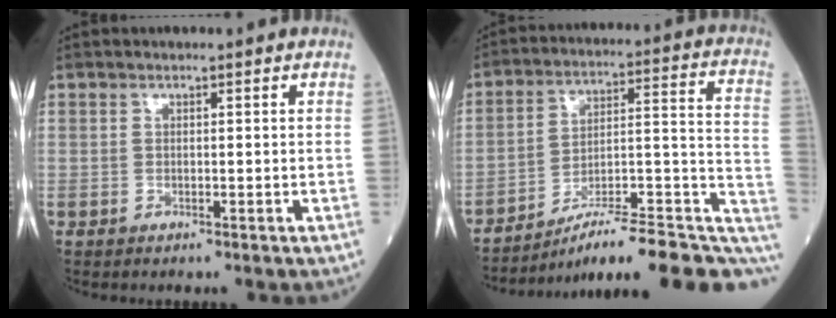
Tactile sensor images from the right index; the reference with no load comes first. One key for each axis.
{"total": 20.1, "fx": -13.7, "fy": 3.2, "fz": 14.4, "tx": -0.139, "ty": 0.042, "tz": -0.198}